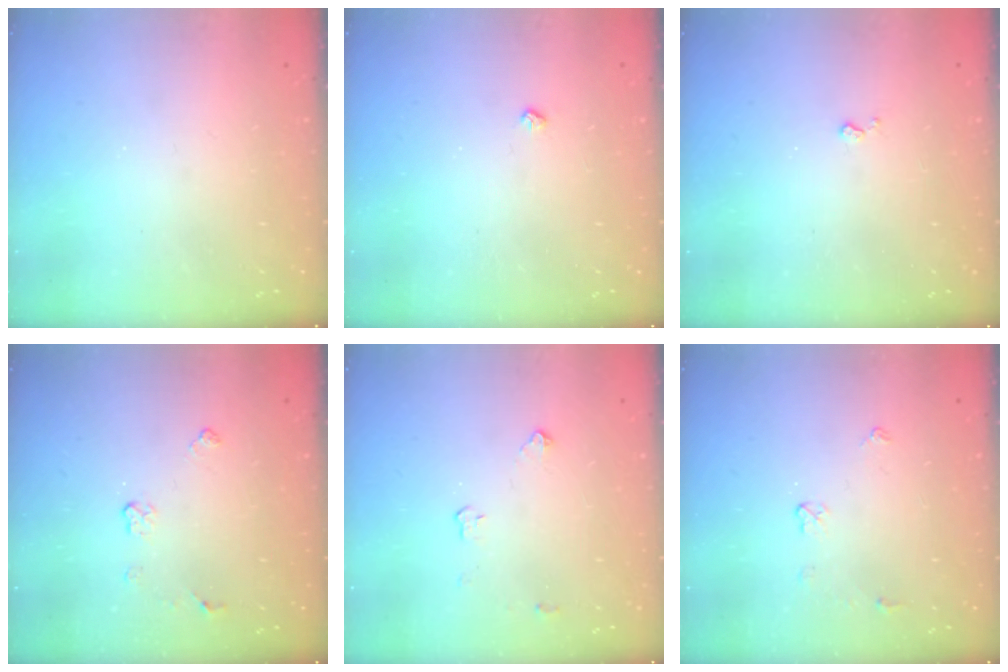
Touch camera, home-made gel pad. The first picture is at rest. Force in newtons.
{"total": 2.6, "press": 2.5, "slide": 0.5}
{"total": 2.9, "press": 2.8, "slide": 0.5}
{"total": 4.5, "press": 4.4, "slide": 0.6}
{"total": 3.3, "press": 3.2, "slide": 0.5}
{"total": 3.6, "press": 3.5, "slide": 0.6}